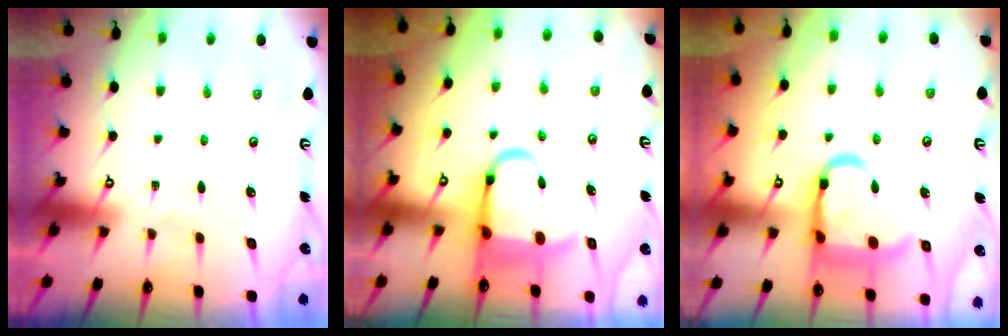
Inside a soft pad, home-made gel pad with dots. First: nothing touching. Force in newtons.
{"total": 9.8, "press": 9.4, "slide": 2.9}
{"total": 17.3, "press": 17.2, "slide": 1.8}